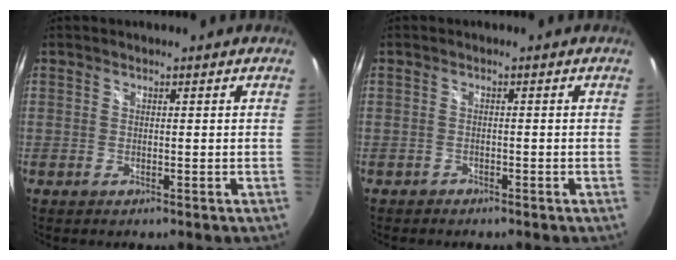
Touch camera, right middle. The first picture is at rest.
{"total": 1.4, "force": [-1.2, 0.7, 0.1], "torque": [-0.008, 0.001, -0.020]}